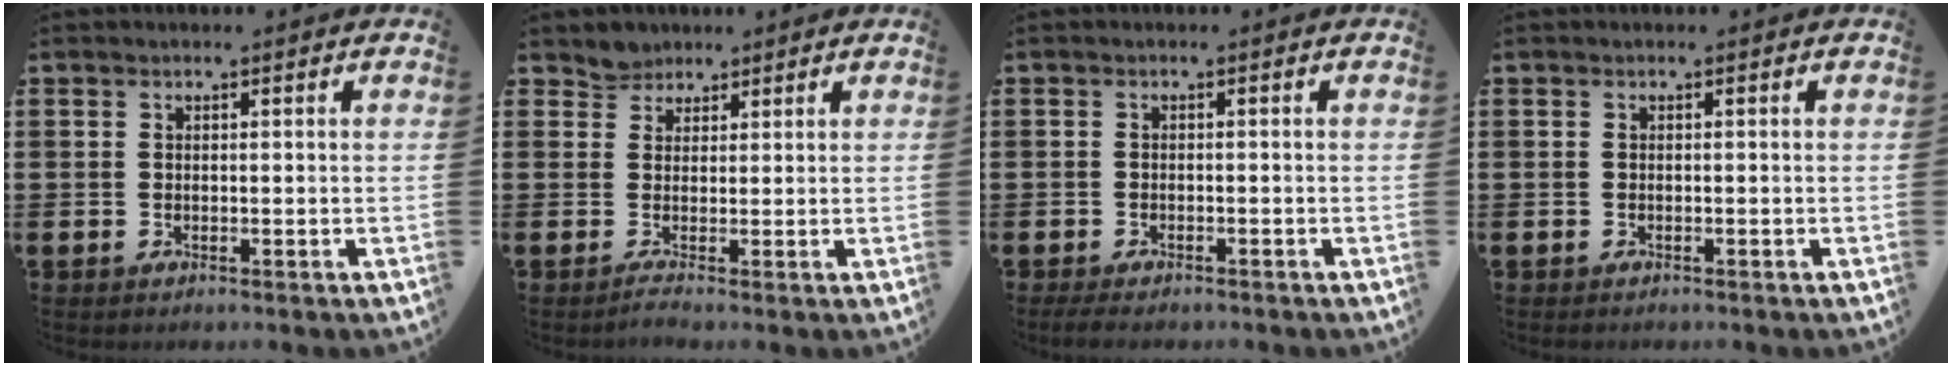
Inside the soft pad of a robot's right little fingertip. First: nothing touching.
{"total": 2.4, "force": [2.0, 1.3, 0.0], "torque": [-0.002, -0.007, 0.036]}
{"total": 1.1, "force": [-0.9, 0.3, 0.6], "torque": [-0.013, -0.001, -0.018]}
{"total": 0.0}